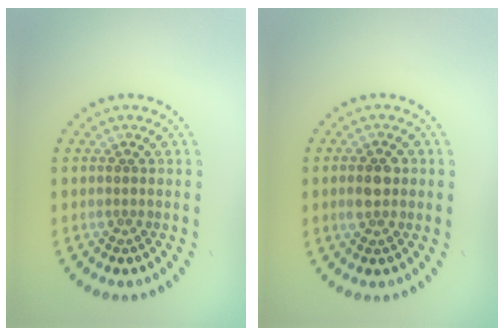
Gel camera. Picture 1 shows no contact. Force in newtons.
{"total": 2.6, "press": 2.6, "slide": 0.1}